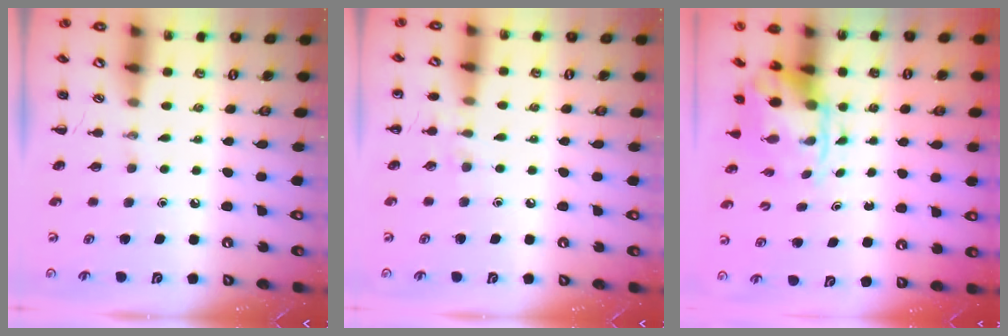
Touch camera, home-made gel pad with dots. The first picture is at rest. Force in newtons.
{"total": 6.3, "press": 6.0, "slide": 1.9}
{"total": 3.7, "press": 3.7, "slide": 0.8}